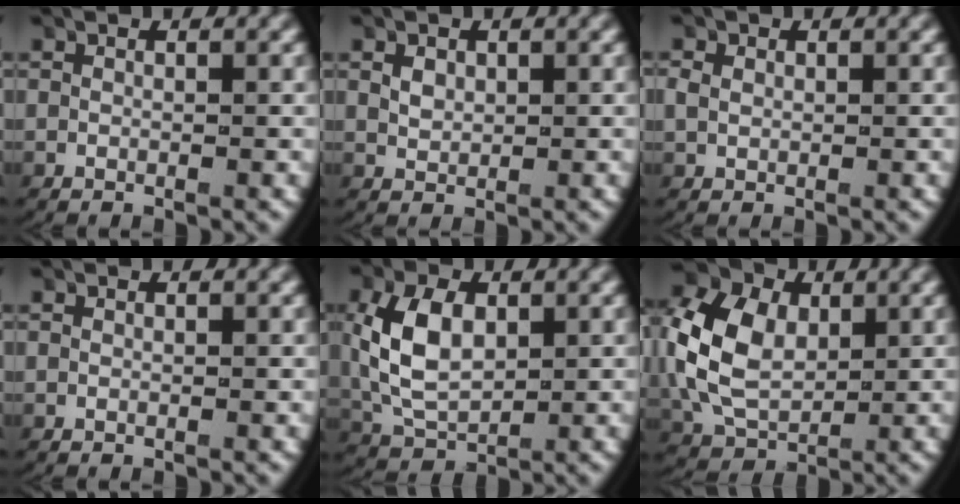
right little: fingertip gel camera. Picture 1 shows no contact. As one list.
[{"total": 1.2, "force": [0.4, 0.9, 0.7], "torque": [-0.019, -0.003, 0.015]}, {"total": 1.0, "force": [0.2, 0.9, 0.5], "torque": [-0.017, 0.000, 0.010]}, {"total": 0.0}, {"total": 6.2, "force": [0.4, 4.5, 4.3], "torque": [-0.115, -0.015, 0.020]}, {"total": 8.7, "force": [0.5, 6.8, 5.4], "torque": [-0.137, -0.017, 0.020]}]